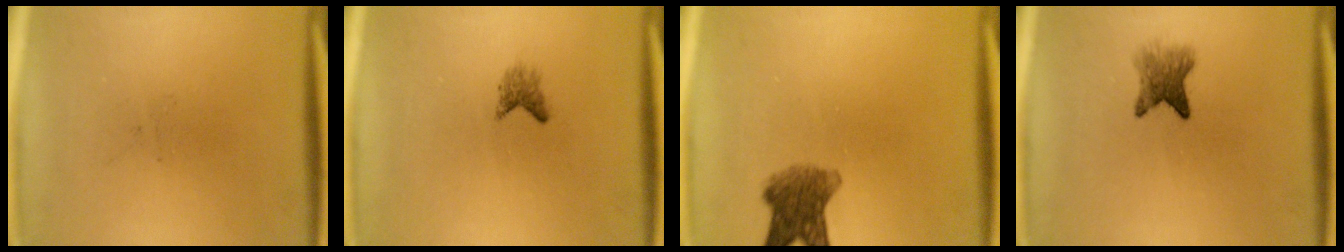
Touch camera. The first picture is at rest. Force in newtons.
{"total": 1.4}
{"total": 6.1}
{"total": 3.9}